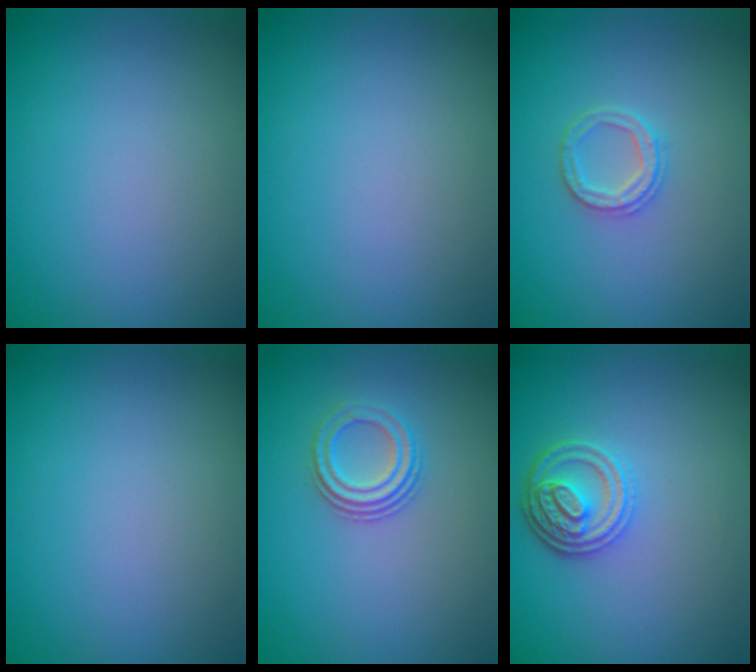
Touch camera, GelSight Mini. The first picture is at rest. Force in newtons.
{"total": 0.0}
{"total": 2.1, "press": 2.0, "slide": 0.4}
{"total": 0.0}
{"total": 2.8, "press": 2.2, "slide": 1.7}
{"total": 3.6, "press": 3.2, "slide": 1.6}